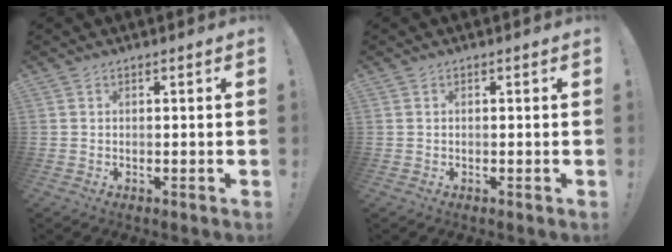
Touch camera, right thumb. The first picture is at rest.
{"total": 0.0}